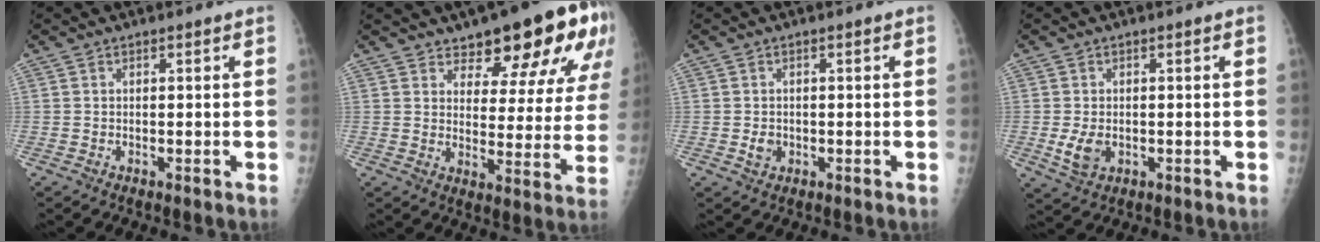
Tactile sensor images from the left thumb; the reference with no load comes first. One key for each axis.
{"total": 17.7, "fx": 11.4, "fy": 6.8, "fz": 11.8, "tx": -0.109, "ty": -0.059, "tz": 0.148}
{"total": 1.9, "fx": -0.3, "fy": 1.6, "fz": 1.0, "tx": -0.010, "ty": 0.001, "tz": -0.003}
{"total": 3.9, "fx": -0.6, "fy": 2.7, "fz": 2.8, "tx": -0.054, "ty": -0.008, "tz": -0.005}